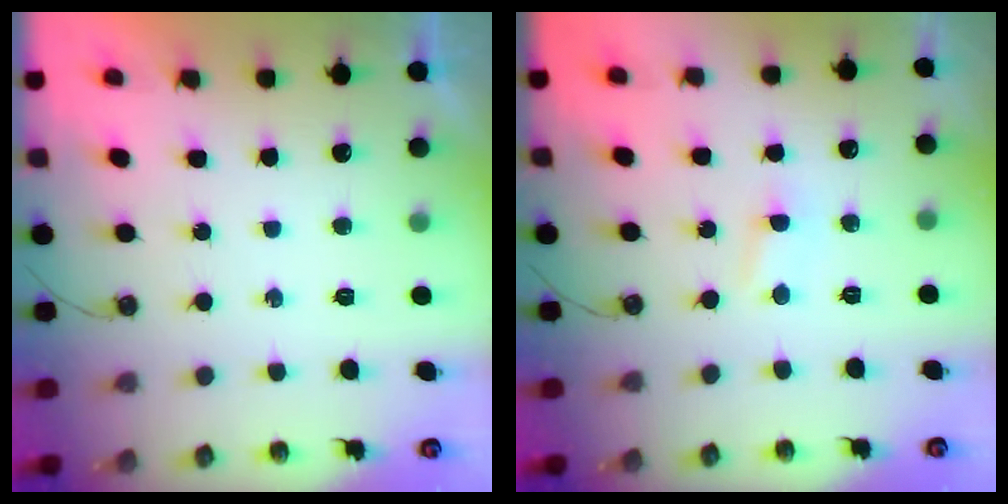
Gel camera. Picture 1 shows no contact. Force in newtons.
{"total": 1.5, "press": 1.4, "slide": 0.2}